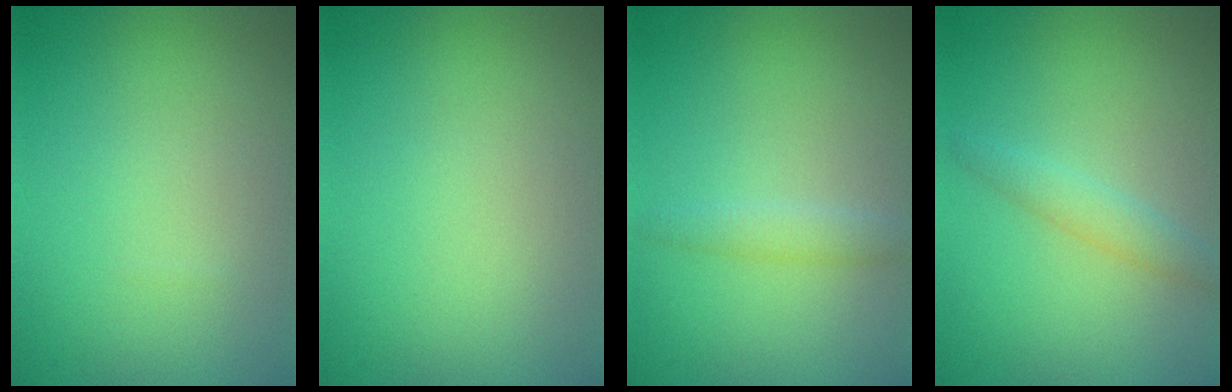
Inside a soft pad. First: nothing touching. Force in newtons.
{"total": 0.0}
{"total": 1.7, "press": 1.7, "slide": 0.1}
{"total": 1.9, "press": 1.9, "slide": 0.1}